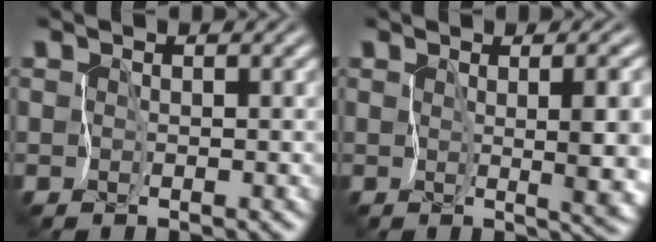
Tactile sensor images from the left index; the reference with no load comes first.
{"total": 5.8, "force": [0.7, 1.4, 5.5], "torque": [-0.069, -0.012, 0.019]}